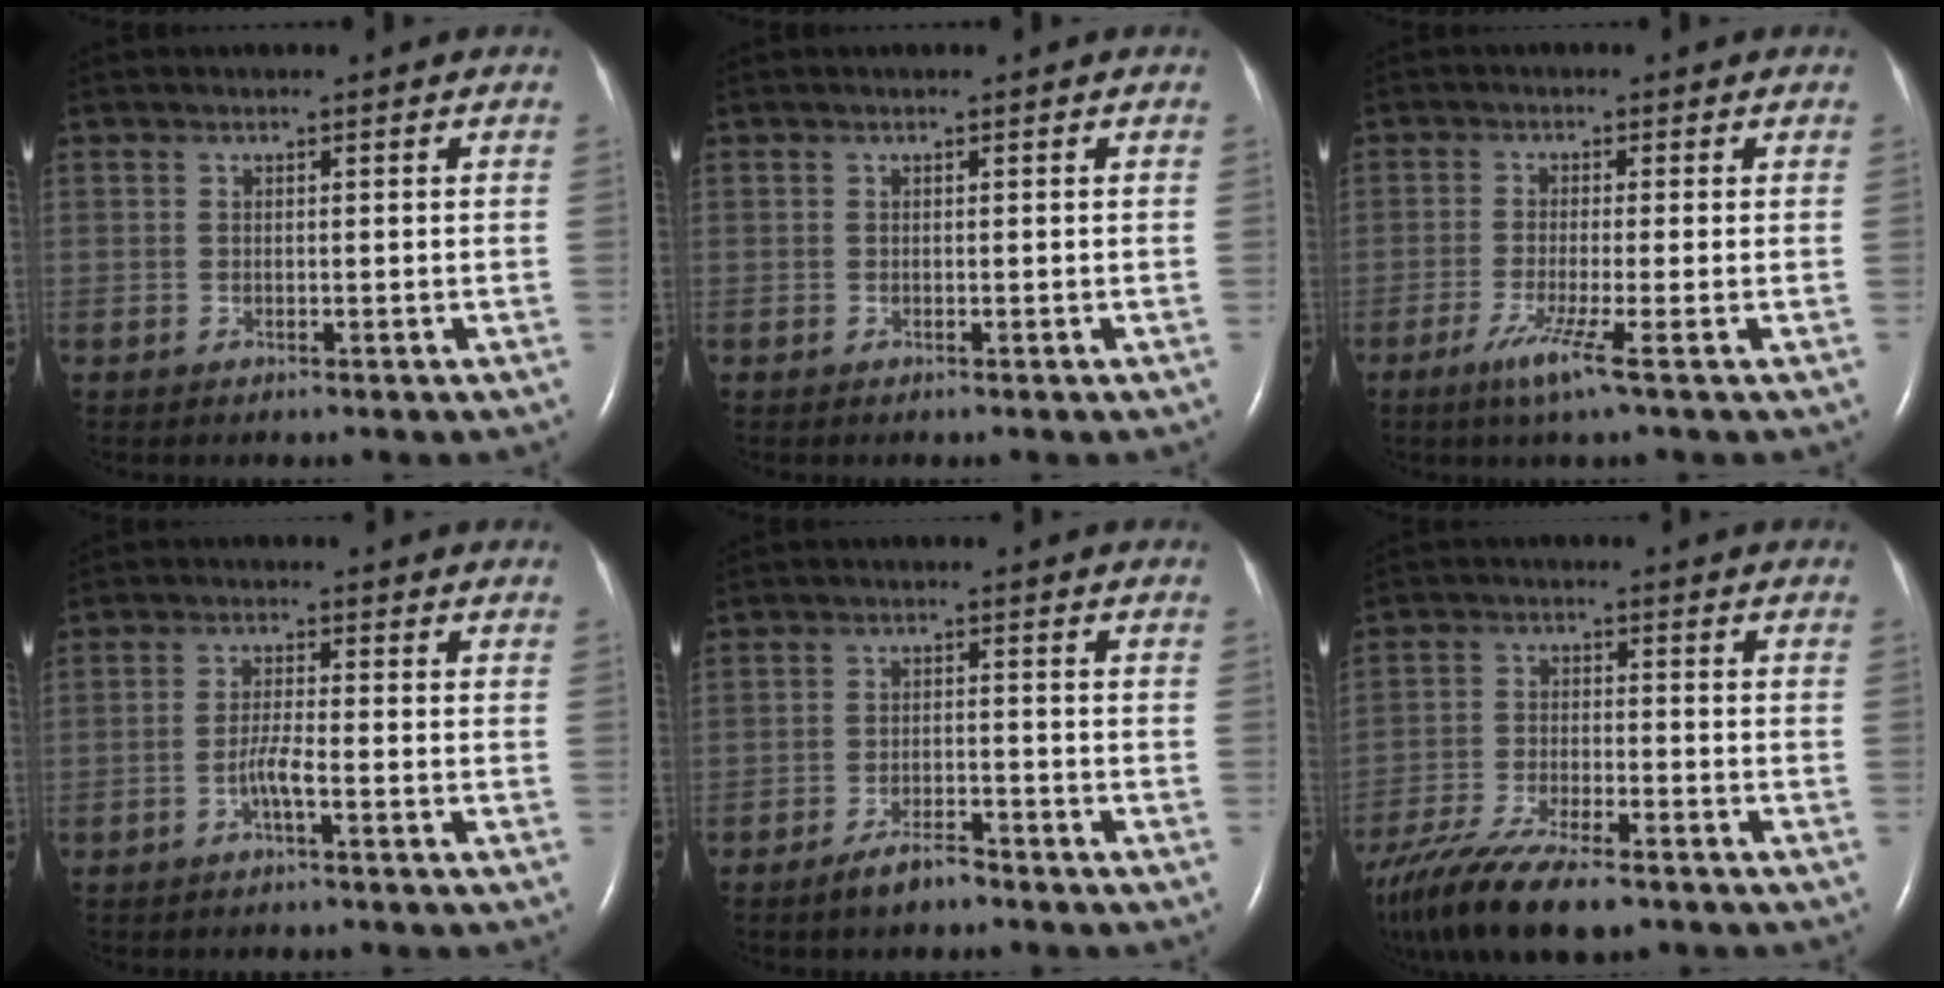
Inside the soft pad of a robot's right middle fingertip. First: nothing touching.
{"total": 0.0}
{"total": 4.7, "force": [-2.5, -0.9, 3.8], "torque": [-0.080, -0.017, -0.052]}
{"total": 2.7, "force": [-1.4, -0.1, 2.3], "torque": [-0.046, -0.001, -0.030]}
{"total": 3.8, "force": [-3.2, 0.9, 1.9], "torque": [-0.042, -0.002, -0.056]}
{"total": 16.5, "force": [-12.8, 3.9, 9.7], "torque": [-0.204, -0.034, -0.216]}